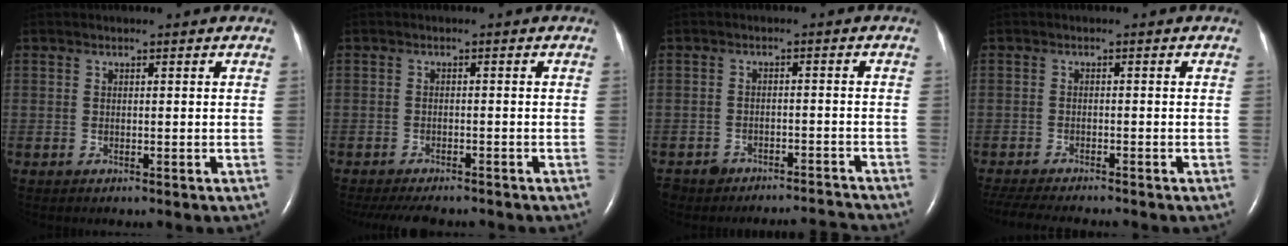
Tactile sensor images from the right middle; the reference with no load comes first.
{"total": 8.9, "force": [-7.7, 2.3, 3.7], "torque": [-0.056, -0.011, -0.106]}
{"total": 6.1, "force": [-6.0, 1.1, -0.5], "torque": [0.013, 0.015, -0.086]}
{"total": 9.3, "force": [-8.2, 1.1, 4.2], "torque": [-0.067, -0.015, -0.126]}